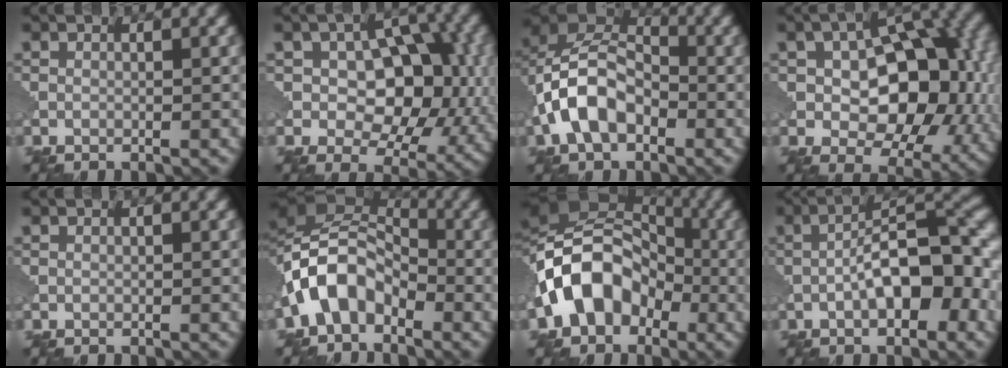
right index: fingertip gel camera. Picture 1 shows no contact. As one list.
[{"total": 11.0, "force": [0.9, 6.8, 8.6], "torque": [-0.116, 0.004, 0.008]}, {"total": 7.9, "force": [-2.2, 5.0, 5.7], "torque": [-0.110, 0.019, -0.055]}, {"total": 13.1, "force": [0.9, 8.1, 10.3], "torque": [-0.129, 0.005, 0.015]}, {"total": 0.0}, {"total": 7.2, "force": [-2.9, 4.7, 4.6], "torque": [-0.083, 0.015, -0.072]}, {"total": 9.7, "force": [-2.8, 7.2, 5.8], "torque": [-0.092, 0.010, -0.069]}, {"total": 9.0, "force": [-2.2, 3.3, 8.1], "torque": [-0.120, 0.019, -0.038]}]